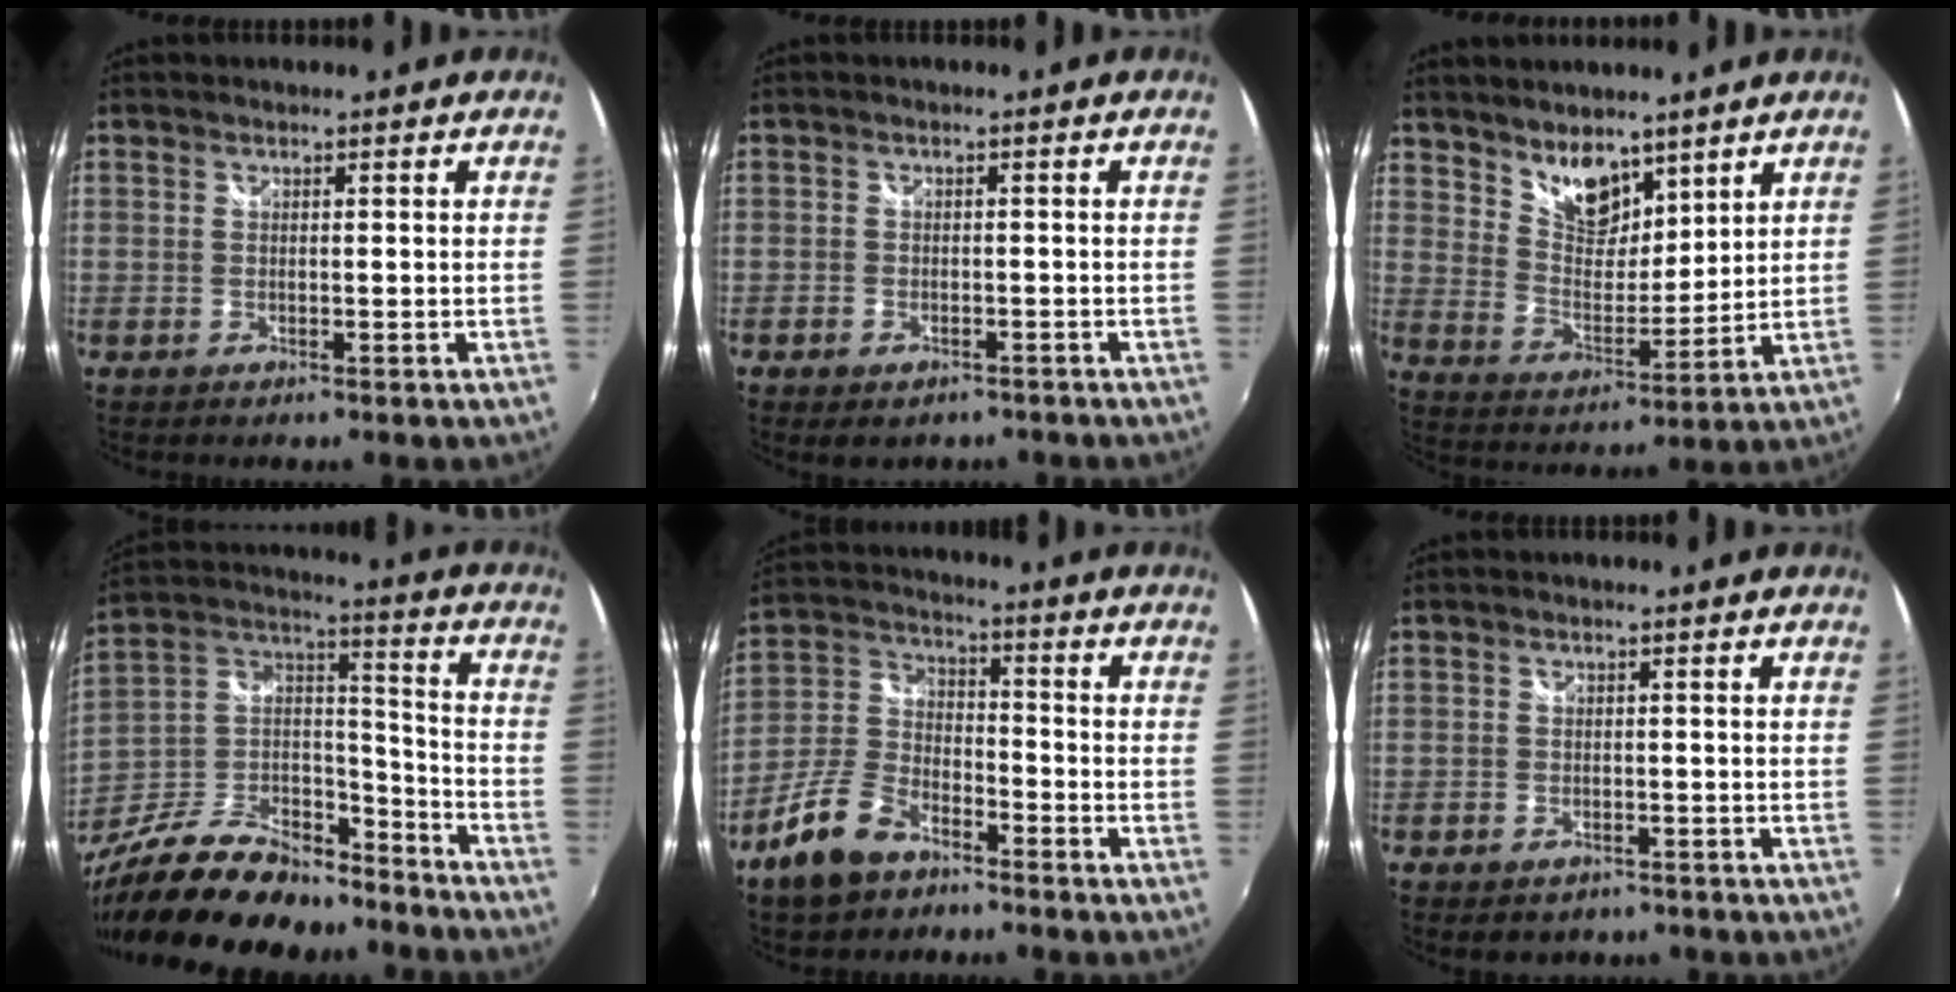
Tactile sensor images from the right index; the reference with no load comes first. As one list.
[{"total": 3.9, "force": [-2.6, 2.4, 1.6], "torque": [-0.040, -0.012, -0.037]}, {"total": 9.9, "force": [7.4, 4.9, 4.4], "torque": [-0.067, 0.002, 0.142]}, {"total": 27.5, "force": [-20.2, 12.4, 14.0], "torque": [-0.296, 0.028, -0.314]}, {"total": 11.3, "force": [-7.6, 5.7, 6.1], "torque": [-0.145, 0.010, -0.145]}, {"total": 3.7, "force": [-2.6, 2.4, 1.0], "torque": [-0.027, -0.008, -0.037]}]